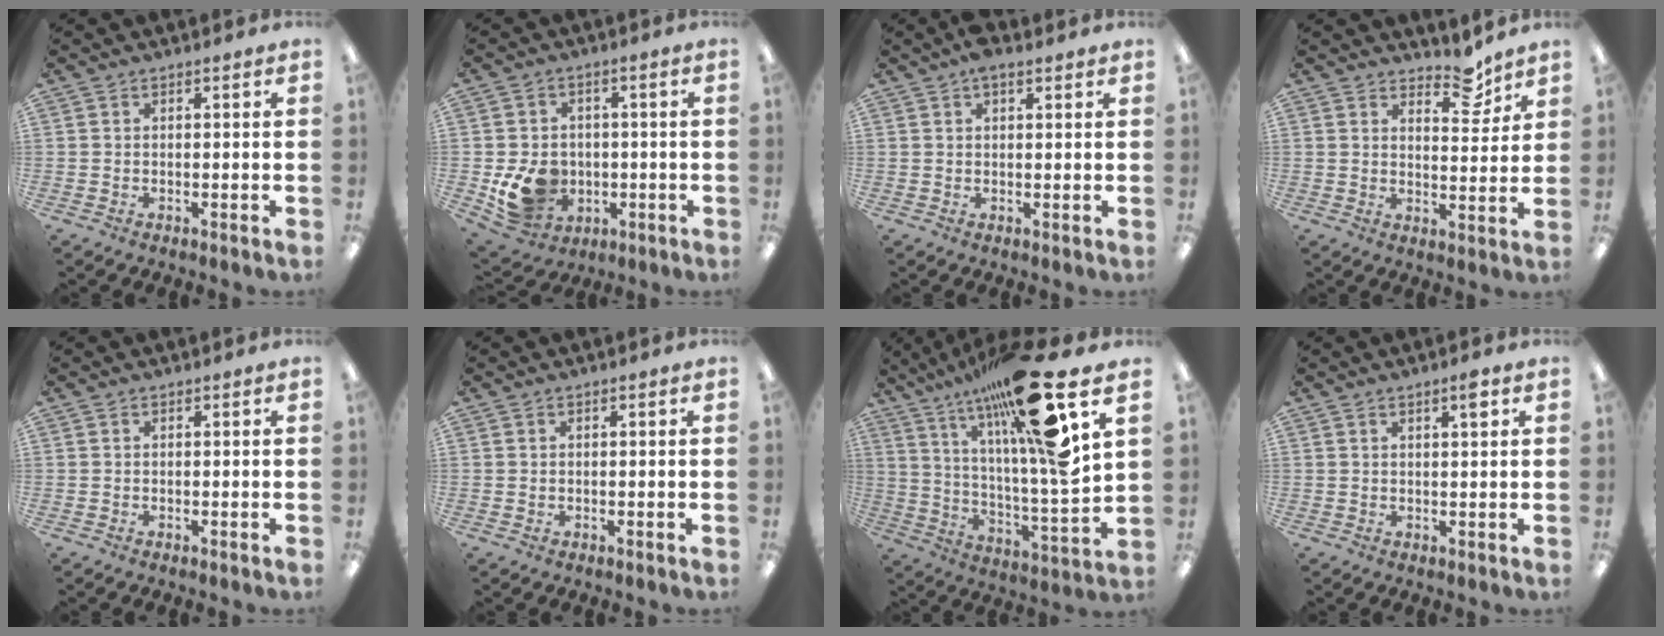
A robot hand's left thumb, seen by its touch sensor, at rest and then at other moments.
{"total": 10.6, "force": [-2.1, 9.1, 5.0], "torque": [-0.100, 0.007, -0.028]}
{"total": 3.4, "force": [2.2, 1.3, 2.3], "torque": [-0.042, 0.000, 0.037]}
{"total": 7.4, "force": [6.0, 2.9, 3.2], "torque": [-0.015, -0.047, 0.100]}
{"total": 0.0}
{"total": 0.5, "force": [0.2, 0.3, 0.4], "torque": [-0.007, 0.004, 0.003]}
{"total": 26.7, "force": [16.8, 3.8, 20.4], "torque": [-0.338, -0.091, 0.256]}
{"total": 3.0, "force": [1.7, 0.5, 2.4], "torque": [-0.035, -0.004, 0.024]}